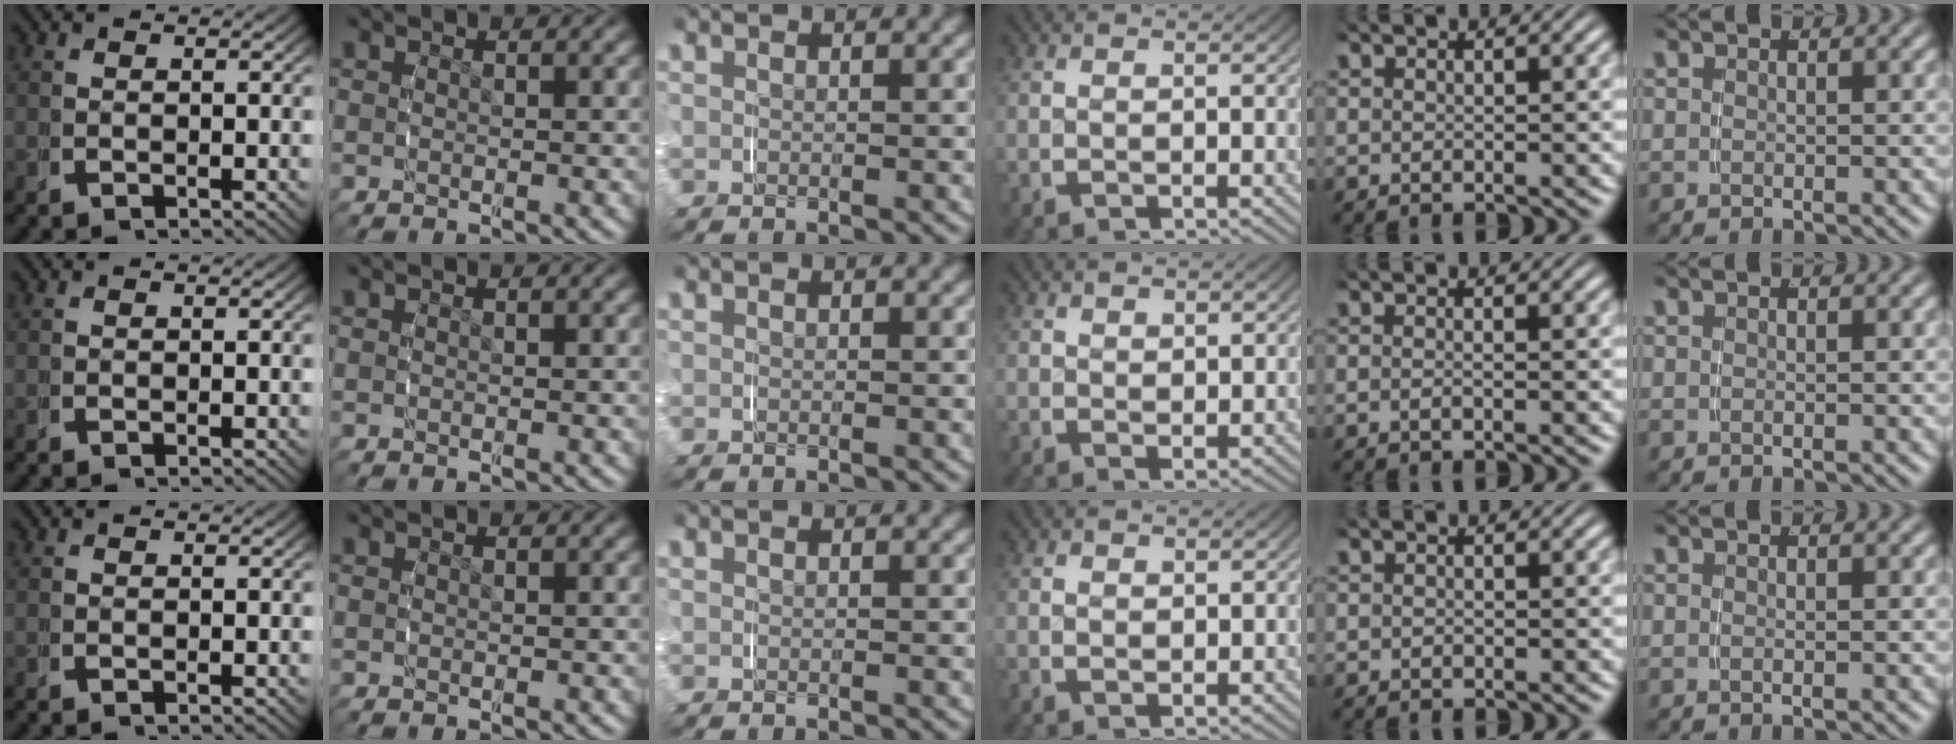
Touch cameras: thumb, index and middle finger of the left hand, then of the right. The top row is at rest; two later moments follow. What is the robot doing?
{"motion": "grasp_and_lifting", "object": "napkin"}